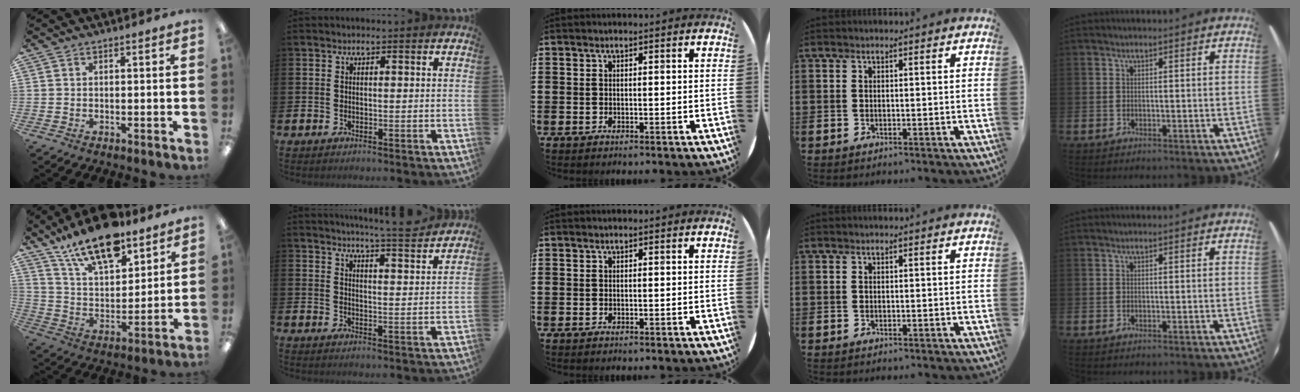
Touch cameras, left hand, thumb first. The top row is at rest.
{"thumb": {"total": 17.7, "force": [13.0, 7.2, 9.5], "torque": [-0.167, -0.067, 0.228]}, "index": {"total": 5.7, "force": [5.5, -0.6, 1.1], "torque": [-0.022, -0.038, 0.095]}}